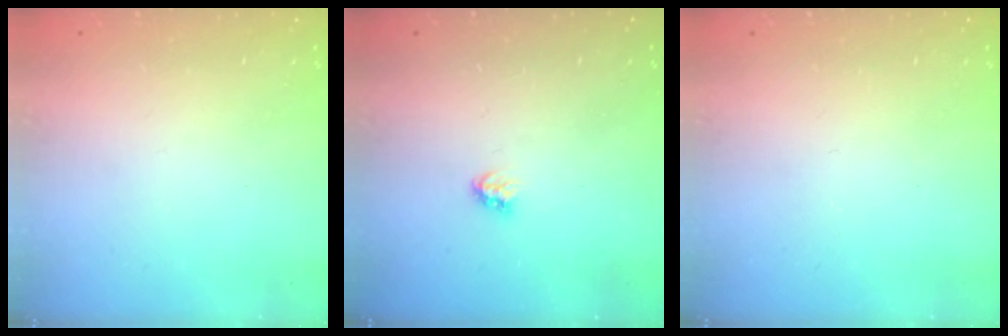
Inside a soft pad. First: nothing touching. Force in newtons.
{"total": 2.8, "press": 2.8, "slide": 0.5}
{"total": 0.0}